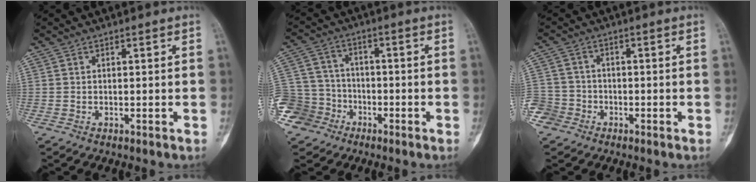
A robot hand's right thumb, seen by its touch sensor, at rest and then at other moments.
{"total": 11.0, "force": [-5.8, 9.2, 2.0], "torque": [-0.032, 0.043, -0.106]}
{"total": 5.5, "force": [-2.8, 4.7, 0.4], "torque": [0.005, 0.021, -0.057]}